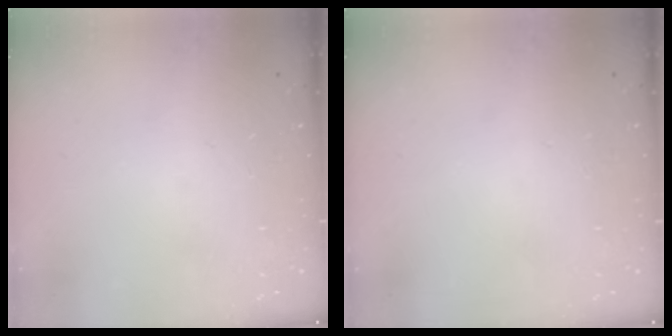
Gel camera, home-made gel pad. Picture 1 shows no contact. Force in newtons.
{"total": 0.0}